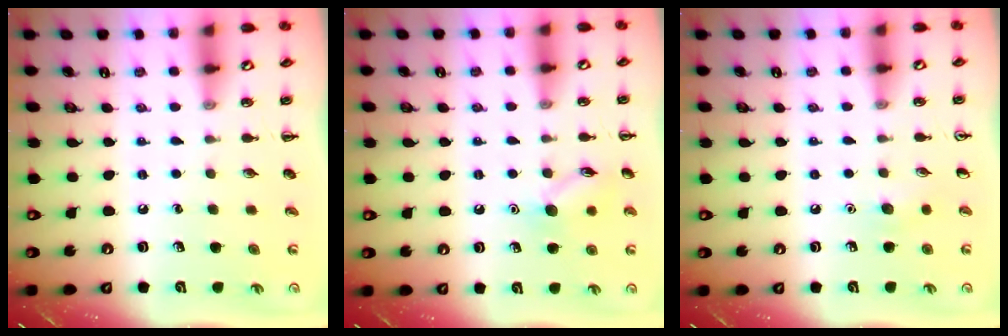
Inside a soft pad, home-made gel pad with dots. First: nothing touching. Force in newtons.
{"total": 8.9, "press": 8.9, "slide": 0.5}
{"total": 4.8, "press": 4.7, "slide": 1.2}